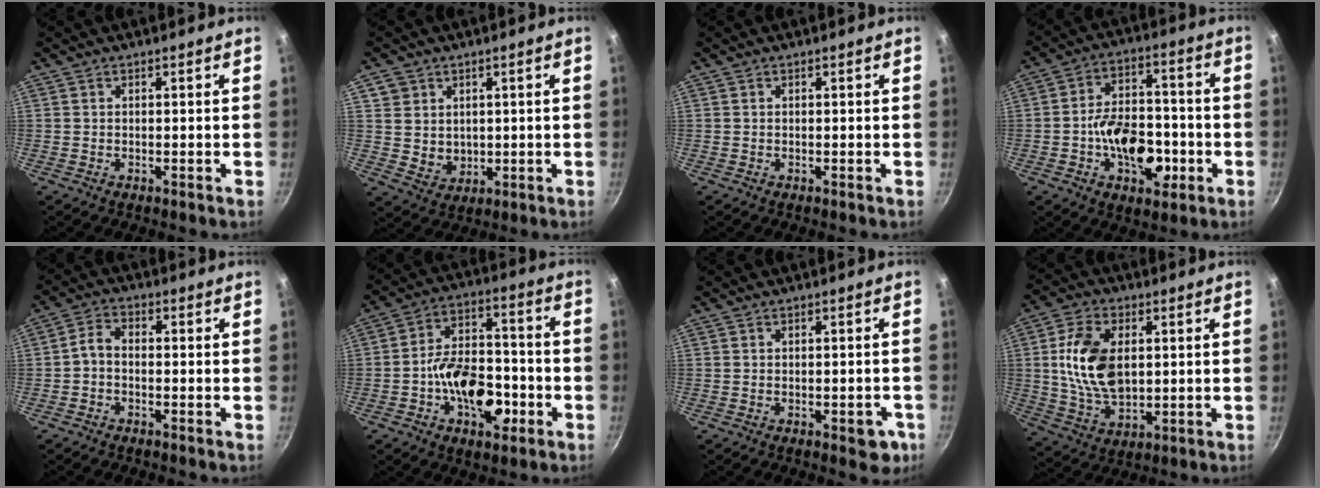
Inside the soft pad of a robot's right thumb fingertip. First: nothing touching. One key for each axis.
{"total": 5.8, "fx": 1.5, "fy": 5.2, "fz": 1.9, "tx": -0.014, "ty": -0.005, "tz": 0.035}
{"total": 0.0}
{"total": 14.6, "fx": -3.9, "fy": 9.0, "fz": 10.8, "tx": -0.131, "ty": 0.032, "tz": -0.063}
{"total": 3.3, "fx": -1.2, "fy": 2.2, "fz": 2.2, "tx": -0.047, "ty": 0.024, "tz": -0.032}
{"total": 15.4, "fx": -4.9, "fy": 9.1, "fz": 11.4, "tx": -0.141, "ty": 0.048, "tz": -0.082}
{"total": 4.6, "fx": -1.8, "fy": 2.2, "fz": 3.6, "tx": -0.028, "ty": 0.007, "tz": -0.020}
{"total": 14.1, "fx": 2.0, "fy": 8.6, "fz": 10.9, "tx": -0.189, "ty": -0.007, "tz": 0.041}